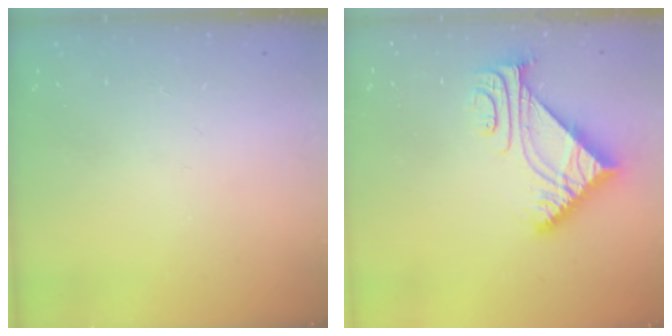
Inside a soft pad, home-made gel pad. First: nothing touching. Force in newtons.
{"total": 7.6, "press": 7.6, "slide": 0.6}